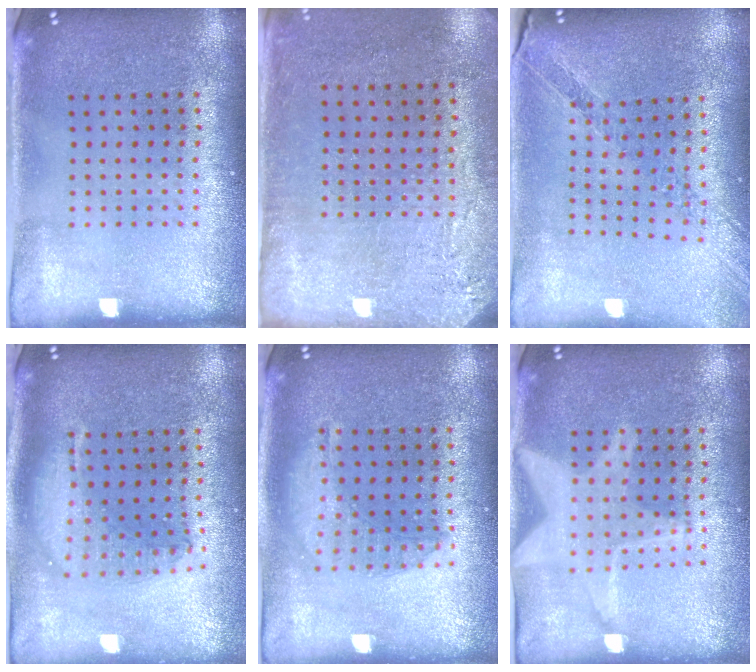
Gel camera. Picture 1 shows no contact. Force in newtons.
{"total": 2.8, "press": 2.4, "slide": 1.6}
{"total": 1.1, "press": 1.1, "slide": 0.1}
{"total": 1.8, "press": 1.6, "slide": 1.0}
{"total": 1.3, "press": 1.3, "slide": 0.4}
{"total": 3.0, "press": 3.0, "slide": 0.3}